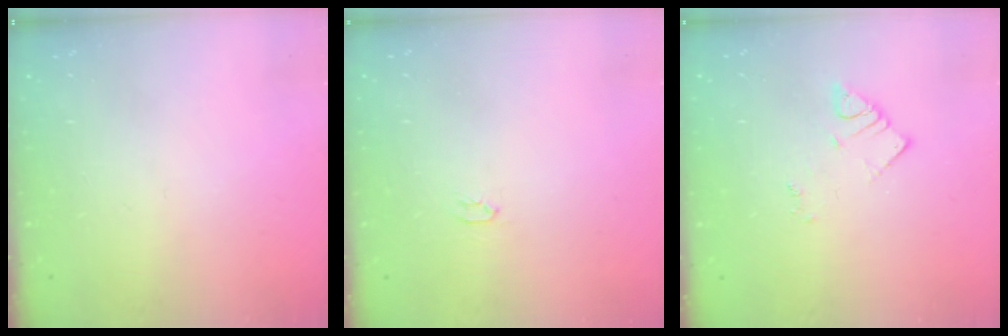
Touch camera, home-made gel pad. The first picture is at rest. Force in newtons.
{"total": 2.0, "press": 2.0, "slide": 0.3}
{"total": 2.7, "press": 2.7, "slide": 0.4}